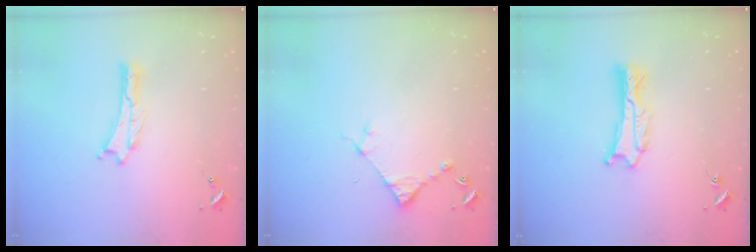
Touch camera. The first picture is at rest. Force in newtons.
{"total": 4.3, "press": 4.3, "slide": 0.4}
{"total": 1.8, "press": 1.8, "slide": 0.2}